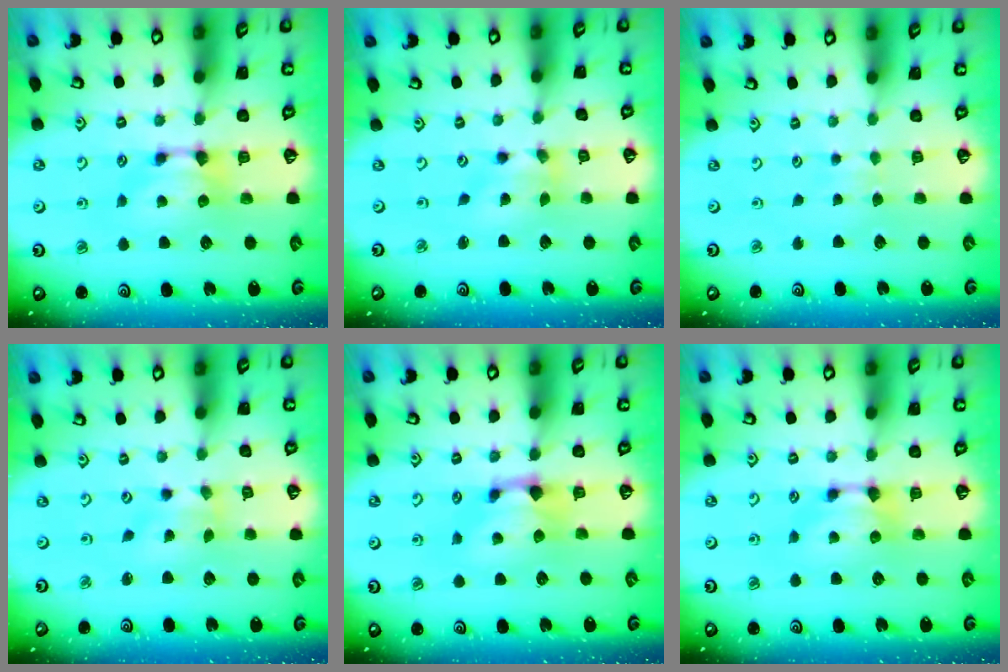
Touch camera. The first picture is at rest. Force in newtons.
{"total": 1.9, "press": 1.3, "slide": 1.4}
{"total": 3.8, "press": 3.8, "slide": 0.4}
{"total": 1.7, "press": 1.3, "slide": 1.1}
{"total": 0.9, "press": 0.2, "slide": 0.9}
{"total": 0.0}